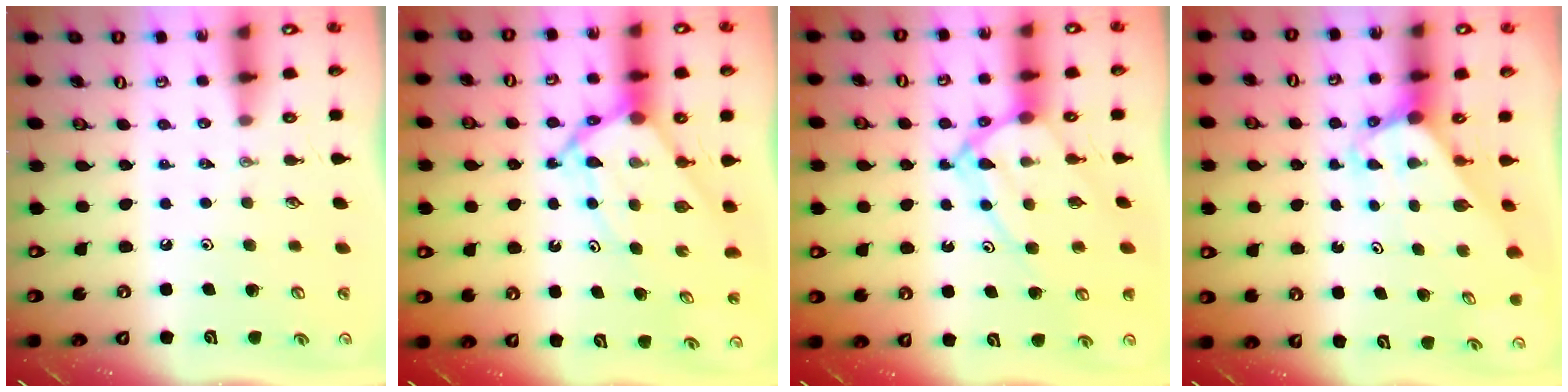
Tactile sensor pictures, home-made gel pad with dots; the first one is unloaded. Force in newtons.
{"total": 9.5, "press": 9.5, "slide": 0.8}
{"total": 11.2, "press": 11.1, "slide": 1.1}
{"total": 3.2, "press": 3.2, "slide": 0.2}